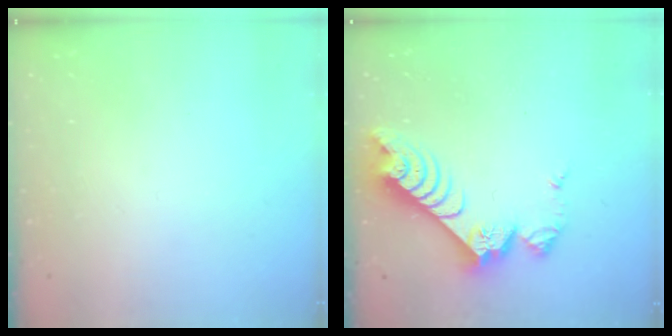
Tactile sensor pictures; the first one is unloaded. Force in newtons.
{"total": 10.1, "press": 10.0, "slide": 1.0}